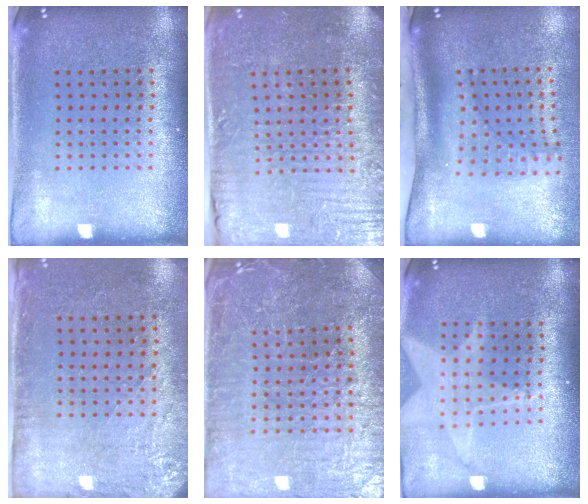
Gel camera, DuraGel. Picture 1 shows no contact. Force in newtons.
{"total": 4.0, "press": 3.9, "slide": 0.6}
{"total": 2.2, "press": 1.5, "slide": 1.6}
{"total": 2.8, "press": 2.3, "slide": 1.6}
{"total": 4.0, "press": 4.0, "slide": 0.7}
{"total": 1.8, "press": 1.5, "slide": 1.1}